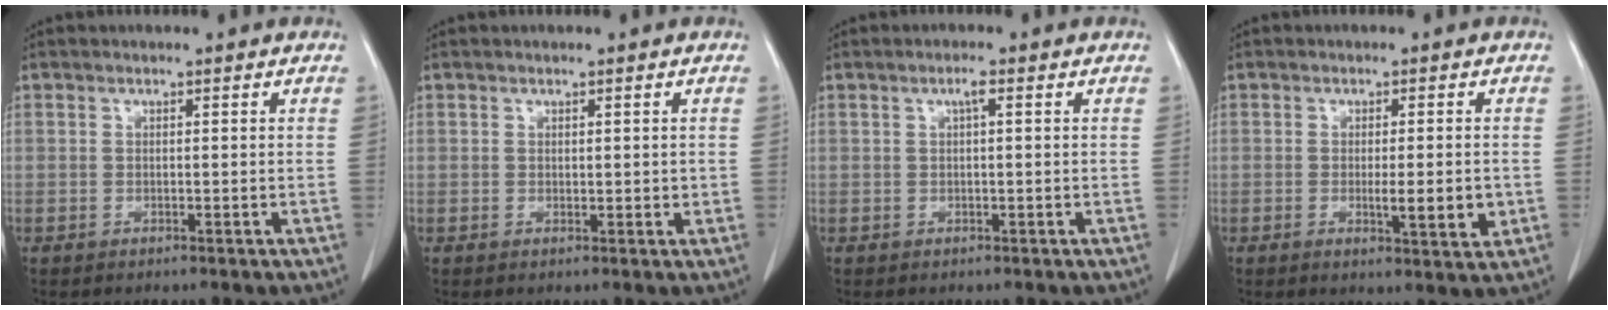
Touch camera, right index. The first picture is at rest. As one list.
[{"total": 1.0, "force": [0.4, 0.7, 0.6], "torque": [-0.004, -0.001, 0.008]}, {"total": 1.3, "force": [0.4, 0.1, 1.2], "torque": [-0.024, 0.004, 0.005]}, {"total": 5.0, "force": [-0.9, 0.8, 4.8], "torque": [-0.073, -0.008, -0.007]}]